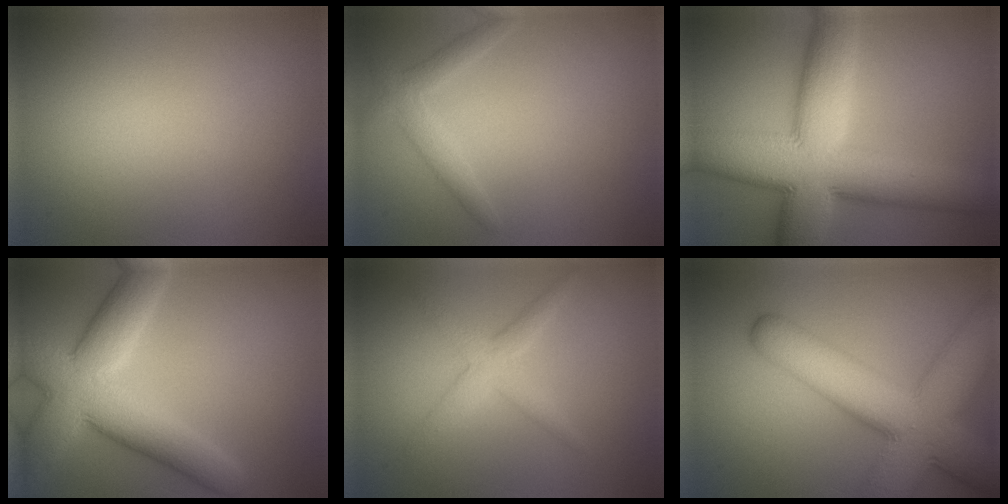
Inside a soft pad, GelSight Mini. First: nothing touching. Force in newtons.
{"total": 2.0, "press": 2.0, "slide": 0.1}
{"total": 13.3, "press": 13.3, "slide": 0.1}
{"total": 9.1, "press": 9.0, "slide": 0.6}
{"total": 2.4, "press": 2.4, "slide": 0.1}
{"total": 11.1, "press": 11.1, "slide": 0.4}